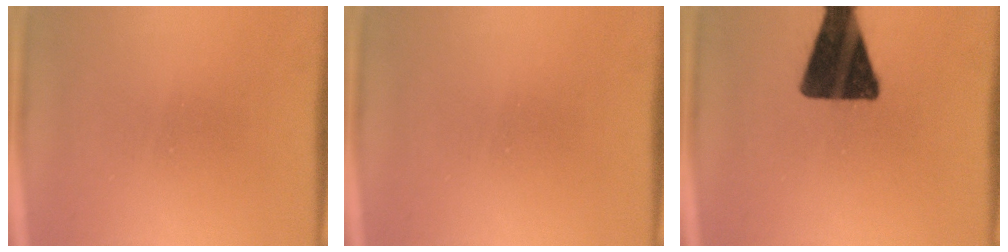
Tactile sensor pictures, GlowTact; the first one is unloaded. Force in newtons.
{"total": 0.0}
{"total": 17.1}